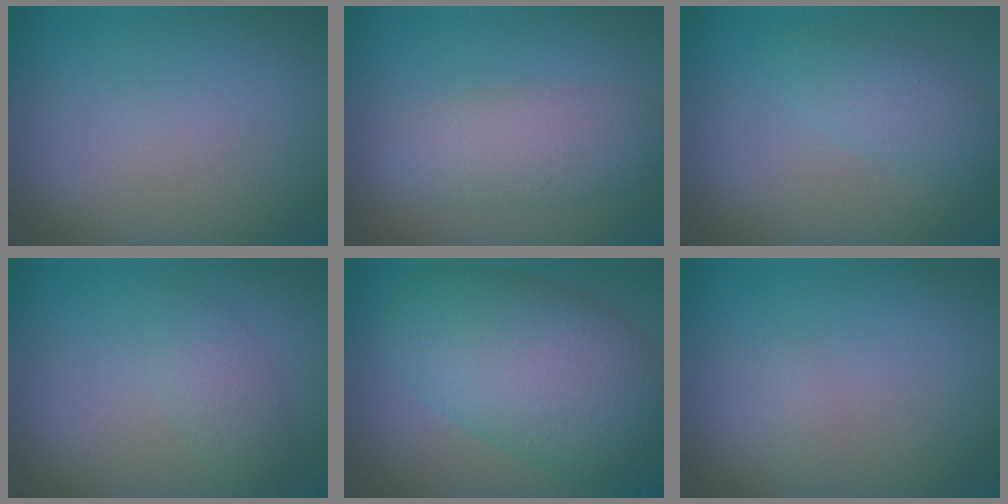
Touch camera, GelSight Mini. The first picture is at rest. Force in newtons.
{"total": 3.8, "press": 3.7, "slide": 0.2}
{"total": 2.8, "press": 2.8, "slide": 0.1}
{"total": 1.8, "press": 1.8, "slide": 0.0}
{"total": 12.0, "press": 12.0, "slide": 0.4}
{"total": 0.6, "press": 0.6, "slide": 0.0}